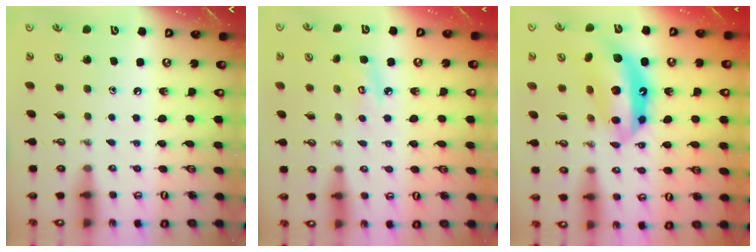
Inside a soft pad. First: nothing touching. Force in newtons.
{"total": 6.4, "press": 6.4, "slide": 0.5}
{"total": 15.0, "press": 14.9, "slide": 1.3}